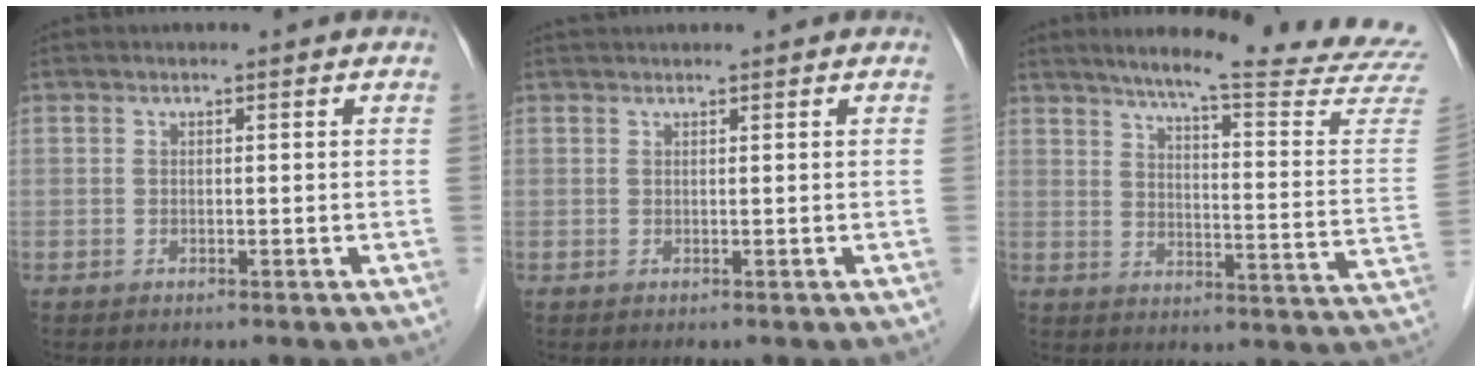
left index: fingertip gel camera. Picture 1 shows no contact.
{"total": 1.9, "force": [1.8, -0.1, 0.6], "torque": [-0.006, 0.027, 0.033]}
{"total": 23.7, "force": [21.3, -1.0, 10.4], "torque": [-0.144, -0.099, 0.257]}